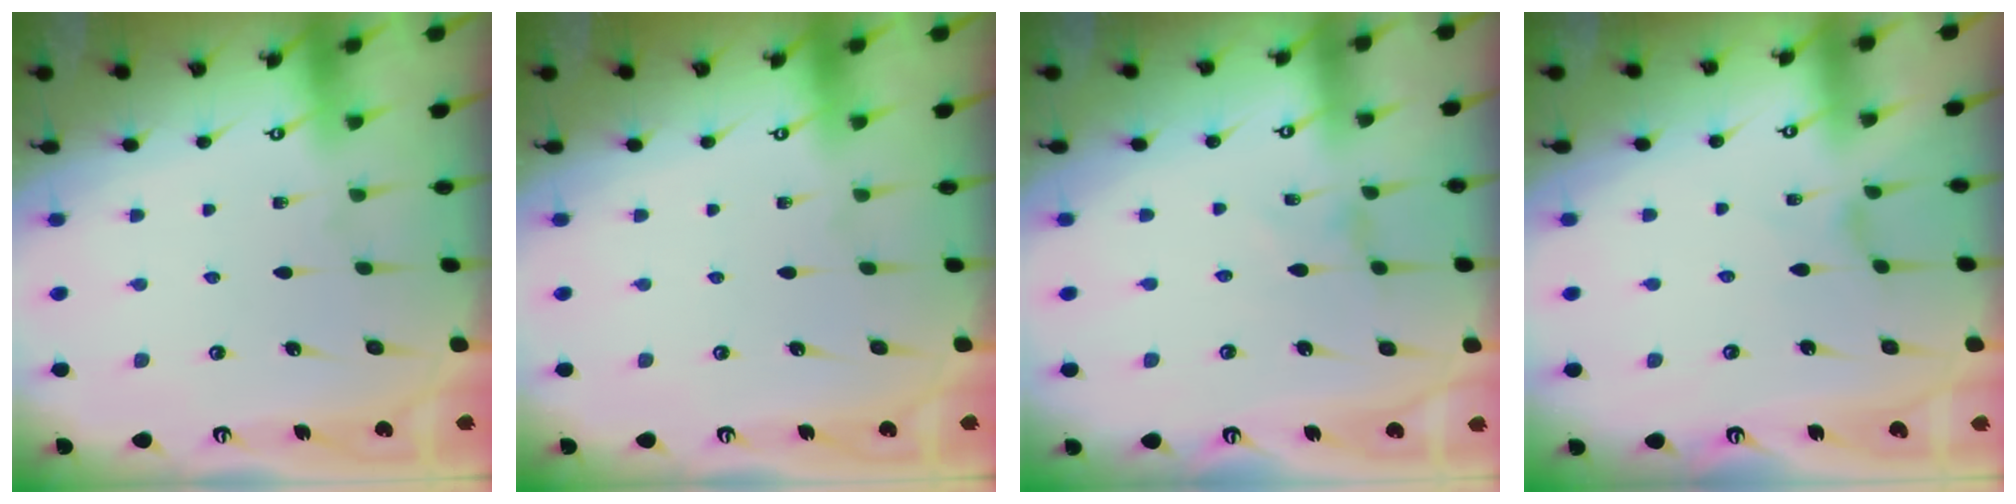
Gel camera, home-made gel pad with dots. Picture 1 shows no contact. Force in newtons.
{"total": 0.0}
{"total": 0.0}
{"total": 0.0}